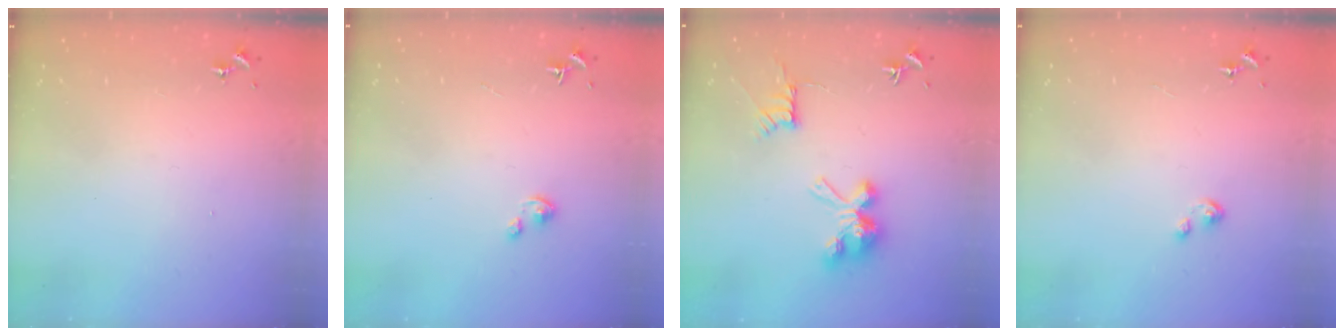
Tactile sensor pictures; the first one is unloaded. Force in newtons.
{"total": 2.6, "press": 2.6, "slide": 0.2}
{"total": 11.1, "press": 11.1, "slide": 0.2}
{"total": 3.4, "press": 3.4, "slide": 0.2}